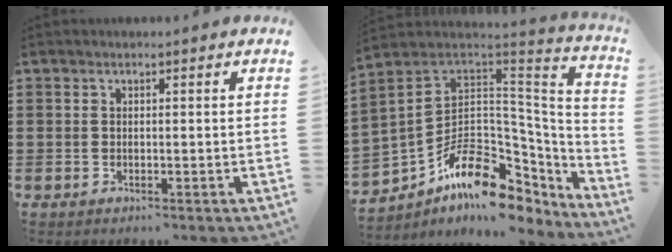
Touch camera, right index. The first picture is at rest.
{"total": 12.4, "force": [-5.2, 8.0, 7.8], "torque": [-0.149, -0.002, -0.094]}